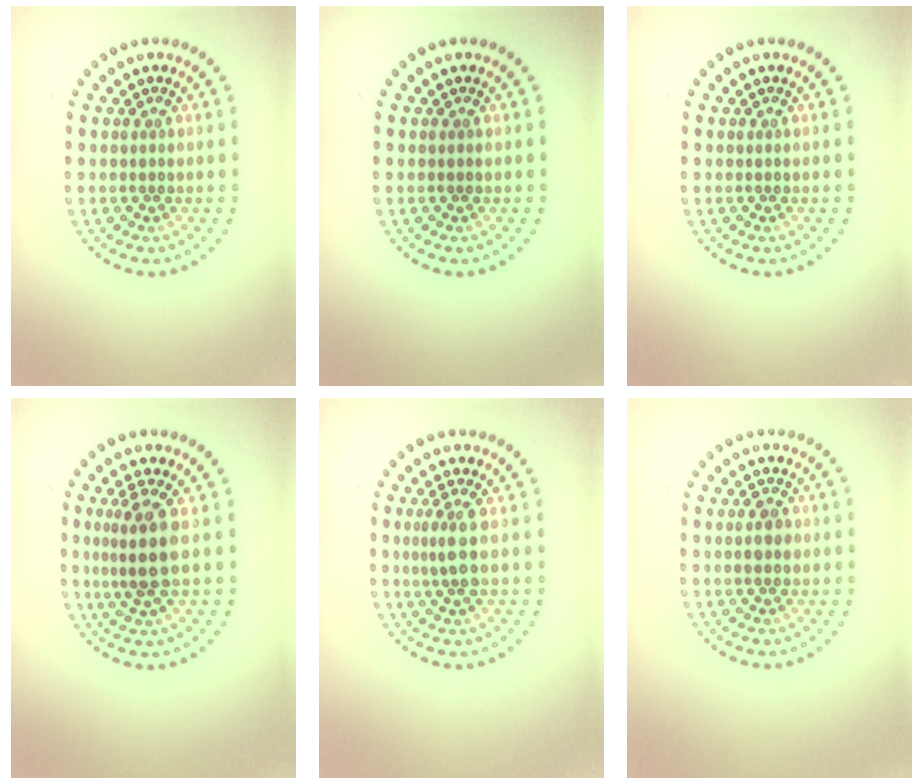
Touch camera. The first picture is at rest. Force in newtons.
{"total": 0.0}
{"total": 0.0}
{"total": 3.4, "press": 2.8, "slide": 1.9}
{"total": 1.9, "press": 1.6, "slide": 1.1}
{"total": 1.6, "press": 1.6, "slide": 0.0}